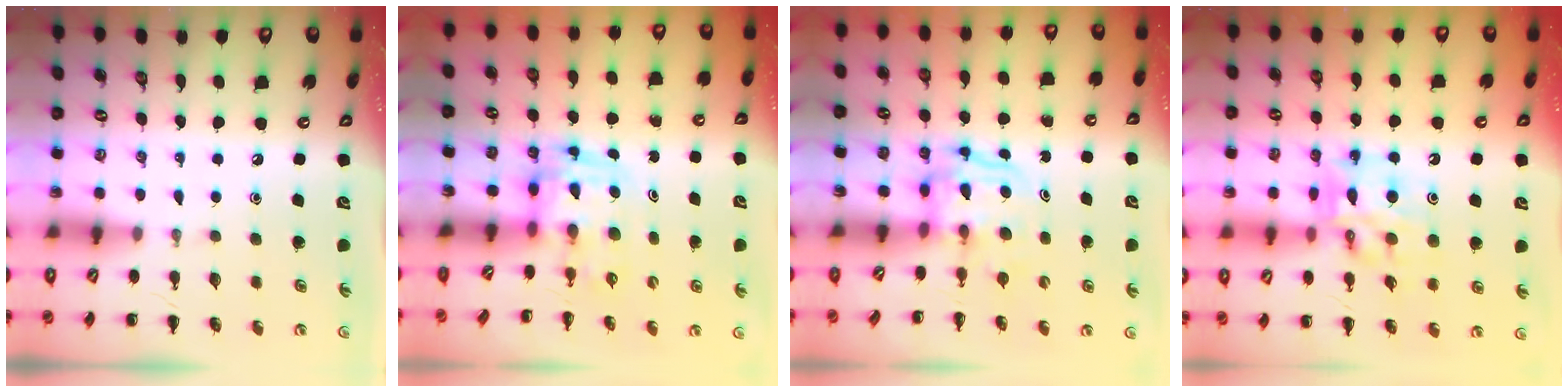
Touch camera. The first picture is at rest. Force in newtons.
{"total": 3.6, "press": 3.5, "slide": 0.6}
{"total": 3.5, "press": 3.4, "slide": 0.3}
{"total": 12.2, "press": 11.7, "slide": 3.4}